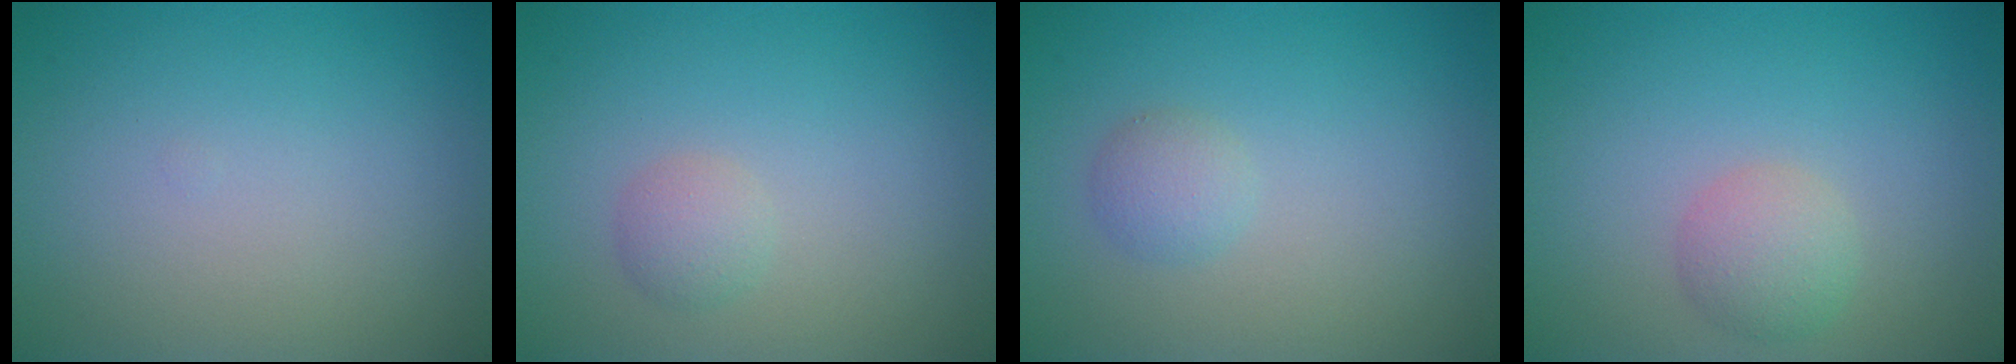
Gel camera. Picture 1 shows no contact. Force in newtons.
{"total": 1.4, "press": 1.4, "slide": 0.1}
{"total": 1.5, "press": 1.5, "slide": 0.0}
{"total": 2.3, "press": 2.3, "slide": 0.2}